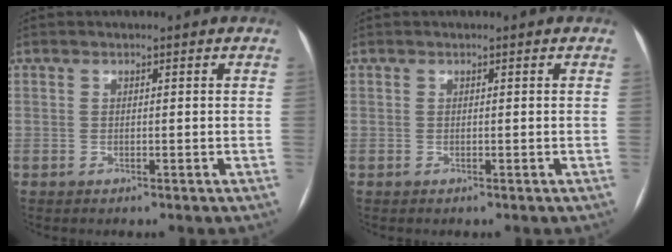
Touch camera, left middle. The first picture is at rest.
{"total": 0.0}